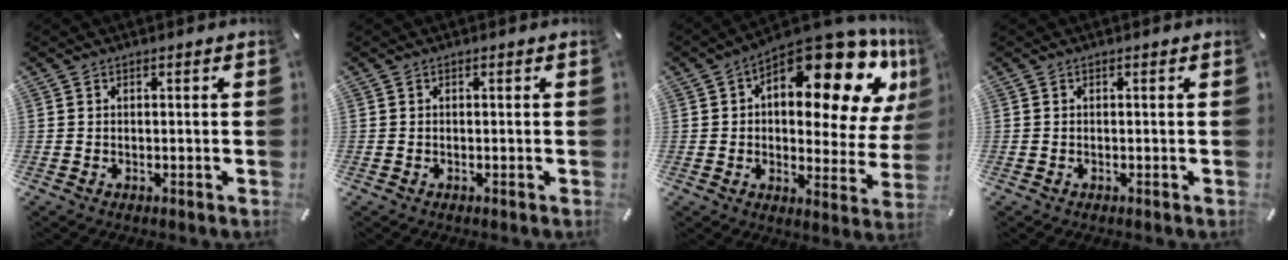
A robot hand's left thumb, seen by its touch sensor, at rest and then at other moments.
{"total": 0.0}
{"total": 20.2, "force": [11.3, 8.6, 14.4], "torque": [-0.186, -0.099, 0.180]}
{"total": 0.0}